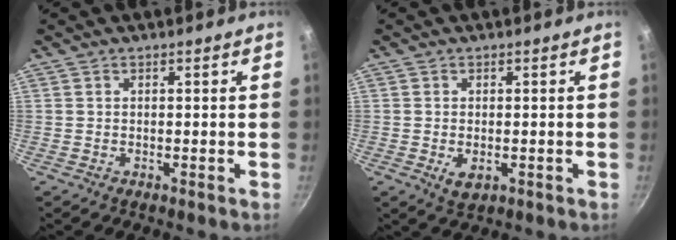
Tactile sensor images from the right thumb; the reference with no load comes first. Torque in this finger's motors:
{"motor_torque": [-0.38, 0.10, 0.14, 0.44, 0.08]}